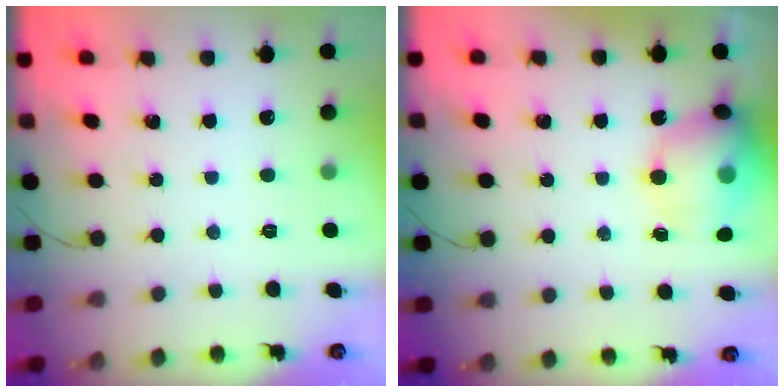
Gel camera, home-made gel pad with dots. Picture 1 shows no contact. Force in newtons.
{"total": 16.4, "press": 16.1, "slide": 3.0}